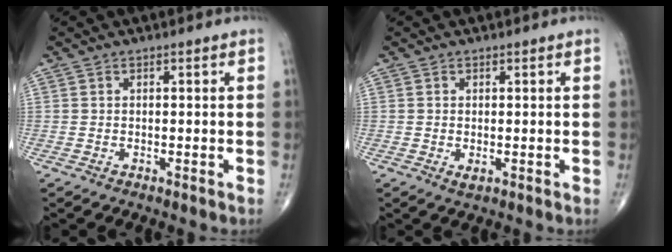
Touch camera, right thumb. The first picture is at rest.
{"total": 1.1, "force": [-0.1, 0.6, 0.9], "torque": [-0.015, -0.004, 0.000]}